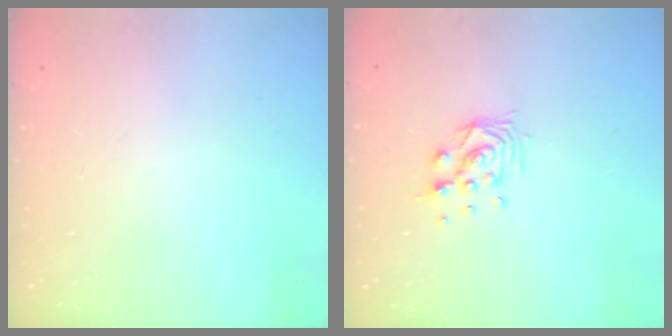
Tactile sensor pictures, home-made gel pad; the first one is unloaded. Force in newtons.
{"total": 8.6, "press": 8.5, "slide": 0.9}